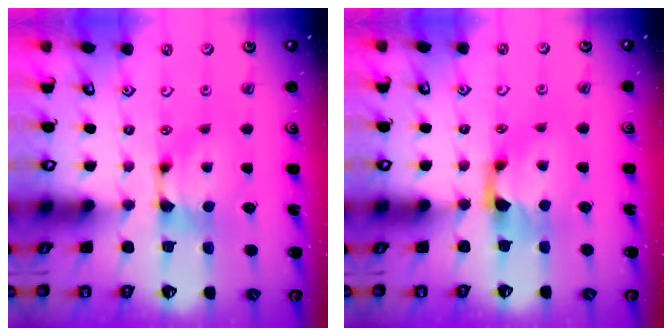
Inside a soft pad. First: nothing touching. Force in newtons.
{"total": 1.6, "press": 0.9, "slide": 1.3}